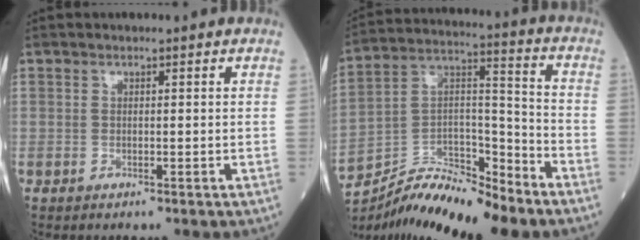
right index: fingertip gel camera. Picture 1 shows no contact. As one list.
[{"total": 12.7, "force": [-11.8, 0.9, 4.7], "torque": [-0.083, 0.037, -0.214]}]